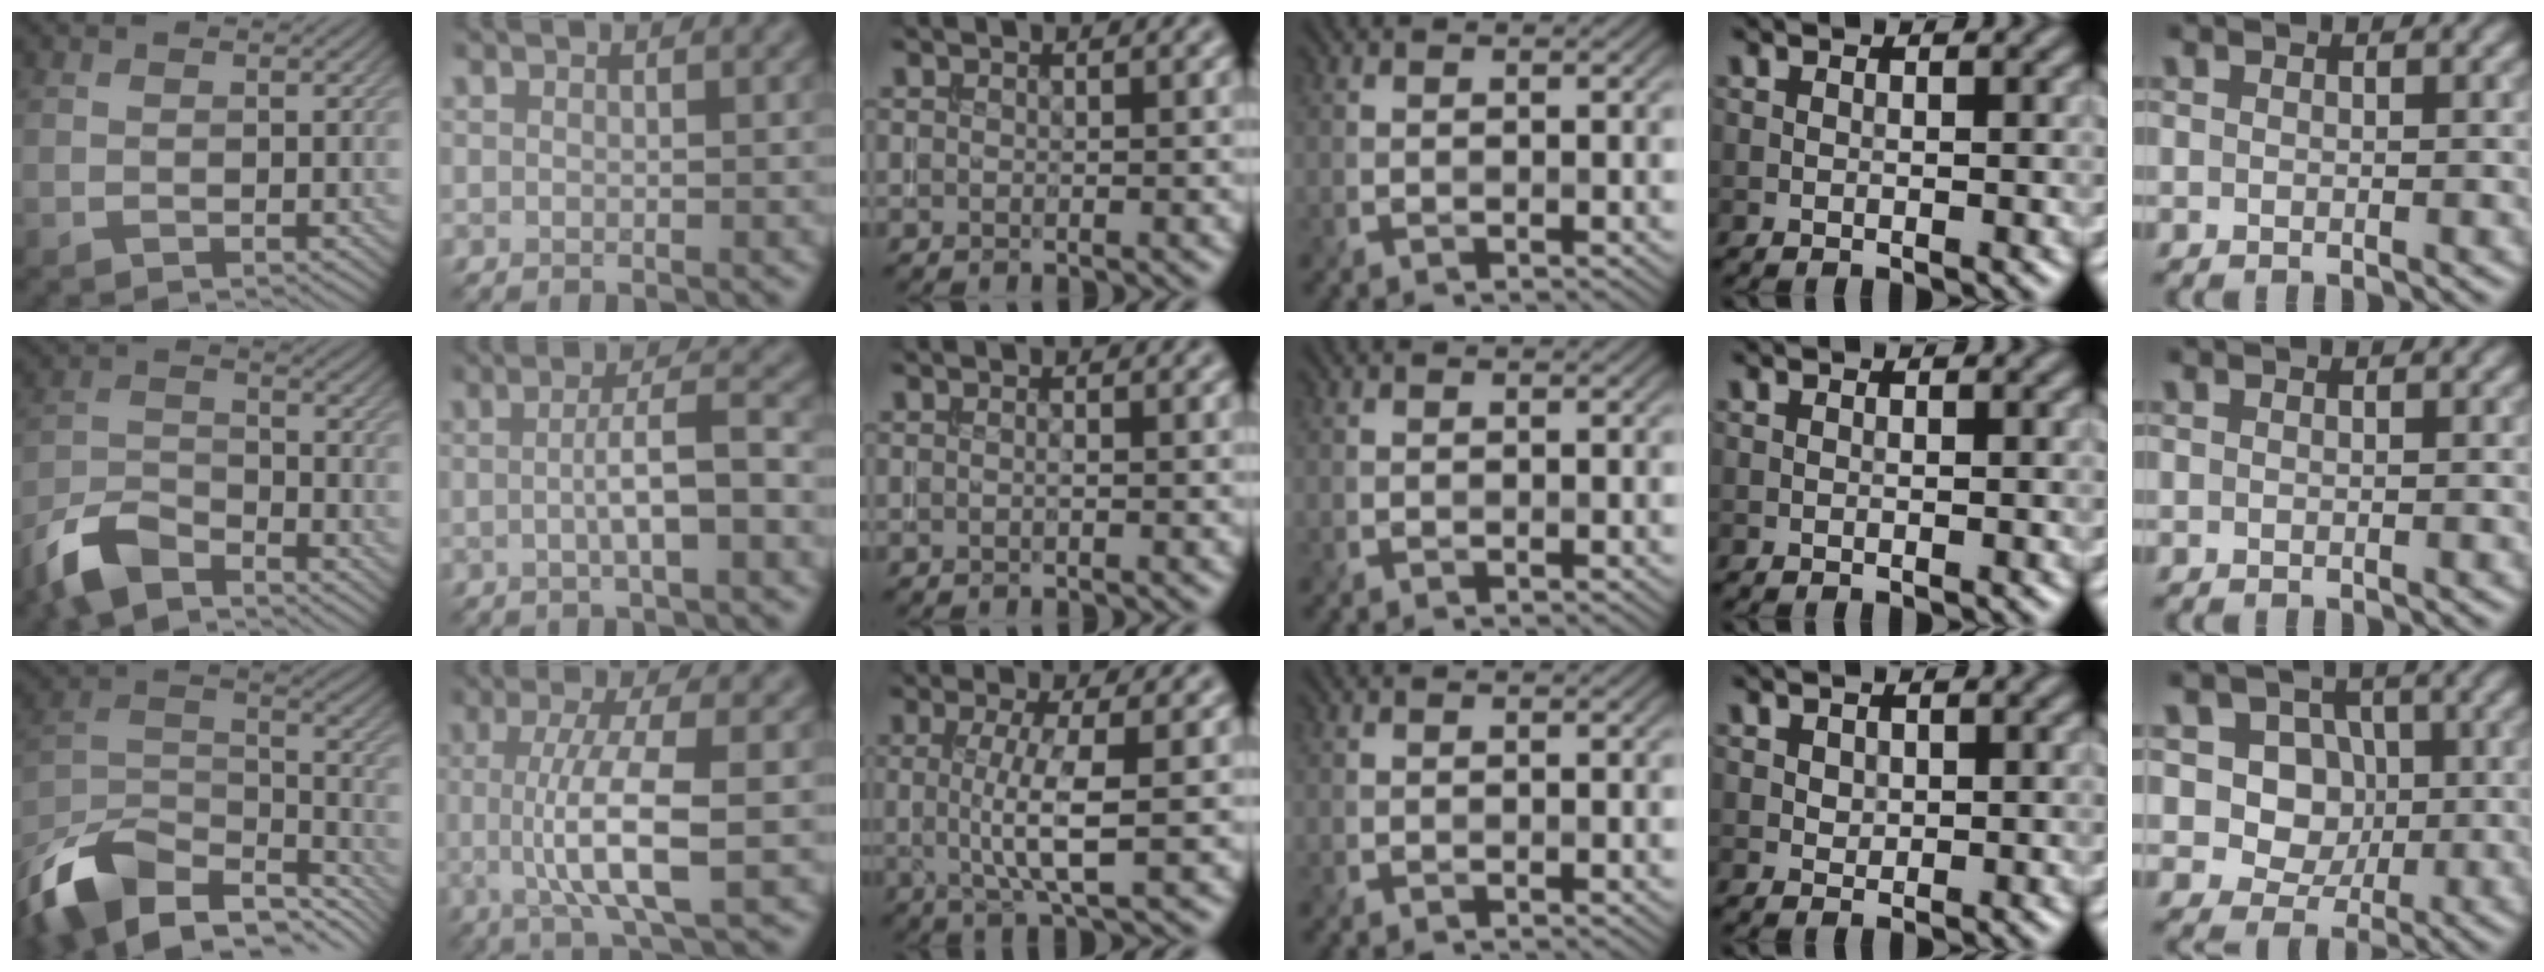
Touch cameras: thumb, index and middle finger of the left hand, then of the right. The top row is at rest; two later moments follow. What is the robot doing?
{"motion": "insert", "object": "drawer"}